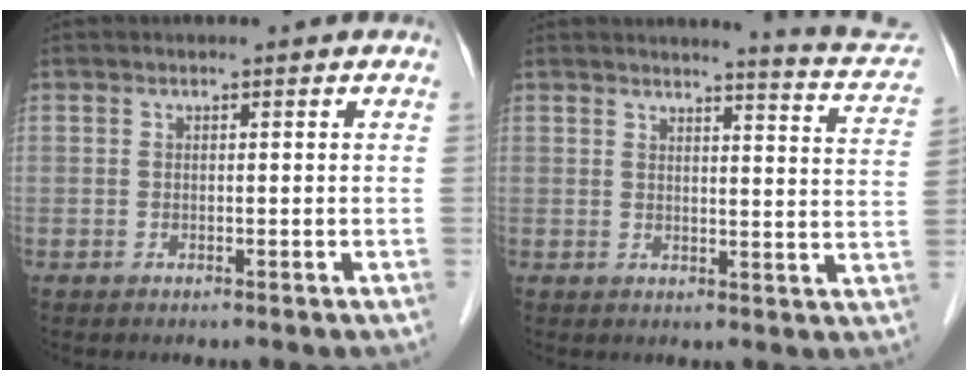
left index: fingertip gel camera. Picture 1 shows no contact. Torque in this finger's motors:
{"motor_torque": [0.60, -0.77, 0.26, 0.04]}